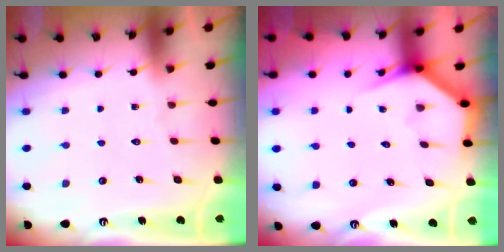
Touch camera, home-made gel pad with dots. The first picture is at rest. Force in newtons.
{"total": 3.4, "press": 3.4, "slide": 0.2}